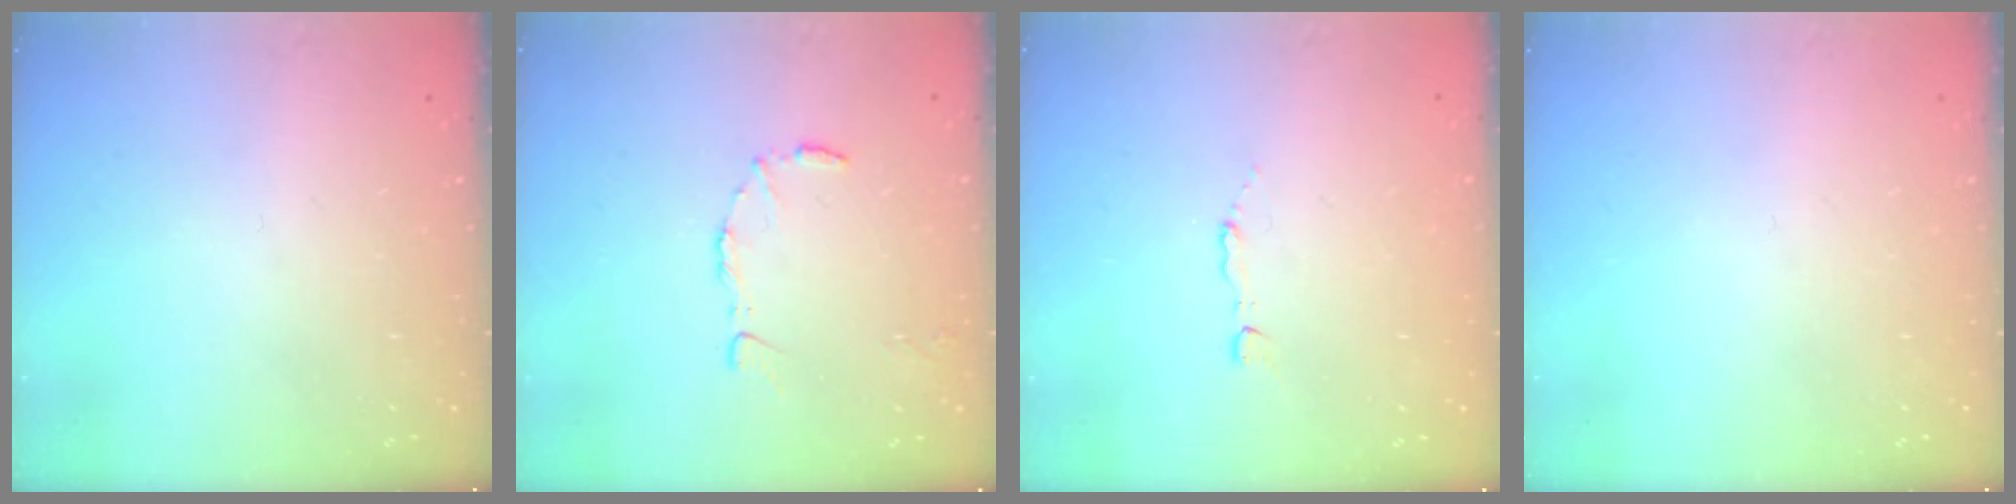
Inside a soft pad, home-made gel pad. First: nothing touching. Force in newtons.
{"total": 4.8, "press": 4.7, "slide": 0.3}
{"total": 1.2, "press": 1.2, "slide": 0.2}
{"total": 0.0}